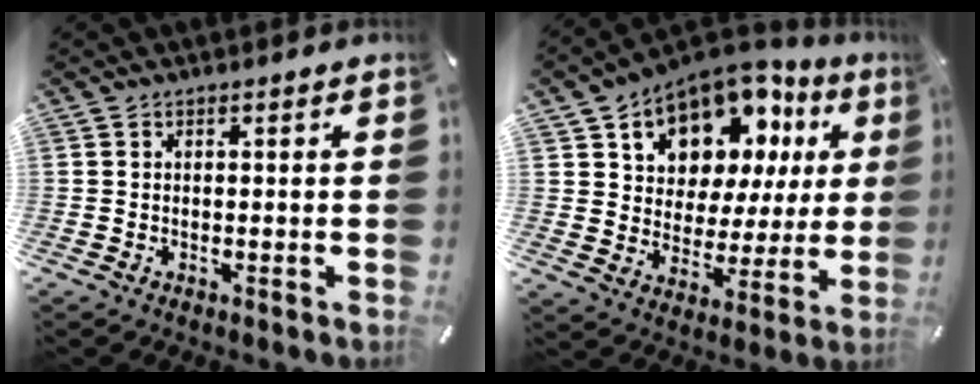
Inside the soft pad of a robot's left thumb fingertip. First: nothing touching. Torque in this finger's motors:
{"motor_torque": [2.53, 2.48, 2.00, -0.77, 0.17]}